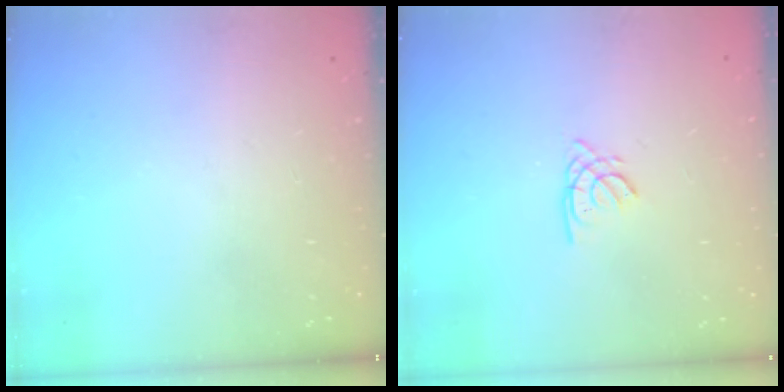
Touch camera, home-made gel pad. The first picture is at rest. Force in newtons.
{"total": 1.5, "press": 1.5, "slide": 0.1}